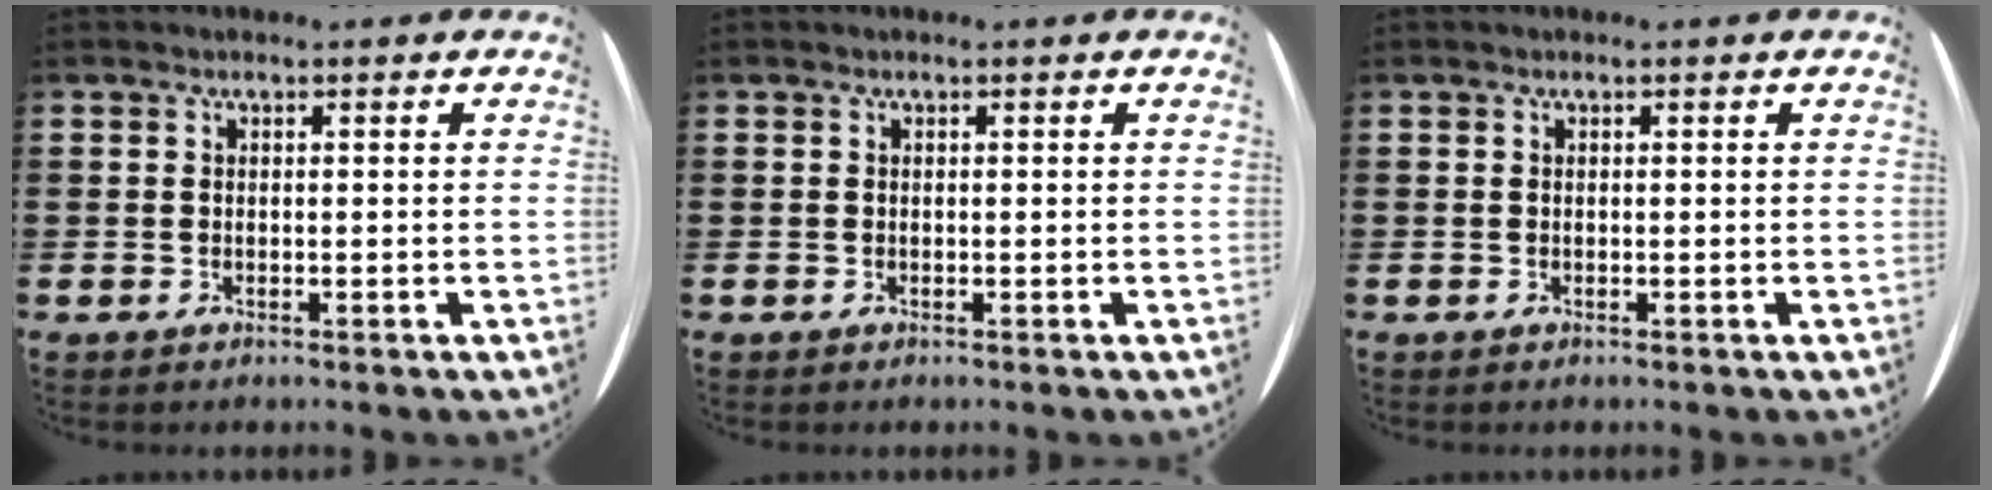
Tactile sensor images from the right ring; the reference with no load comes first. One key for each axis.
{"total": 0.0}
{"total": 0.0}